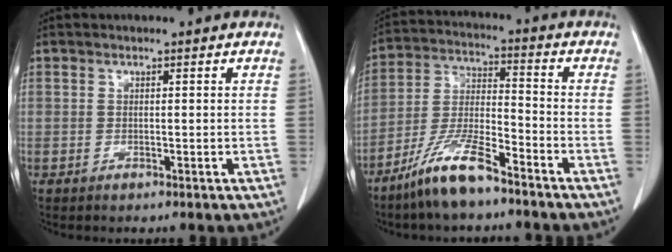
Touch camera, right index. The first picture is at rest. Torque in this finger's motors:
{"motor_torque": [0.97, -1.02, 0.61, 0.17]}